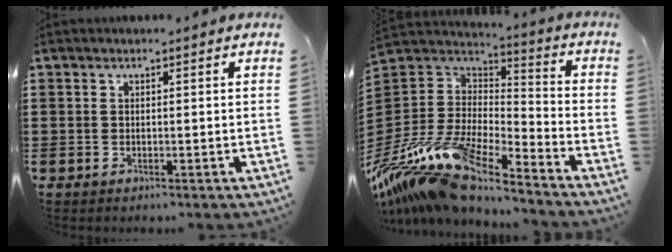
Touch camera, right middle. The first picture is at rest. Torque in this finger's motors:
{"motor_torque": [1.57, -0.57, 0.63, 0.21]}